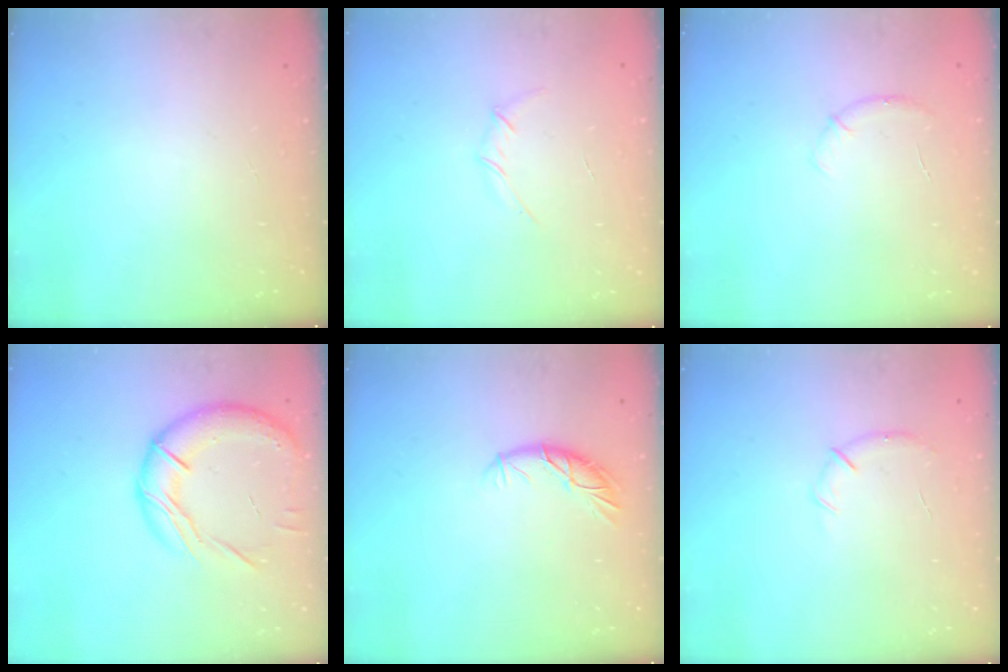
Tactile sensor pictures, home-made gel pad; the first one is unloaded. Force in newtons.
{"total": 4.1, "press": 4.0, "slide": 1.0}
{"total": 6.3, "press": 6.0, "slide": 1.8}
{"total": 17.8, "press": 17.7, "slide": 2.4}
{"total": 8.1, "press": 8.1, "slide": 0.4}
{"total": 6.3, "press": 6.1, "slide": 1.5}